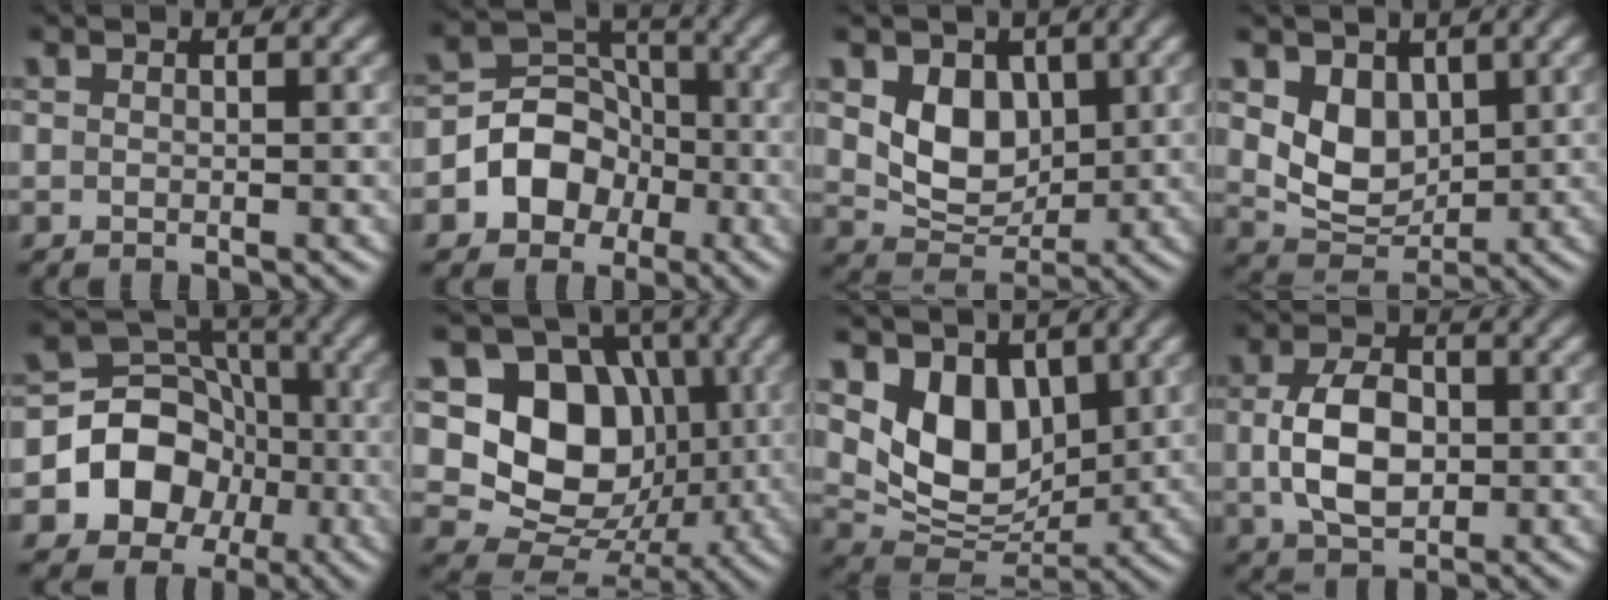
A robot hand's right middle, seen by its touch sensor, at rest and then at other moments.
{"total": 5.5, "force": [-2.0, 4.6, 2.3], "torque": [-0.008, 0.009, -0.055]}
{"total": 5.2, "force": [1.2, 3.9, 3.2], "torque": [-0.063, -0.012, 0.024]}
{"total": 4.7, "force": [1.4, 3.4, 2.8], "torque": [-0.059, -0.013, 0.029]}
{"total": 8.0, "force": [-2.2, 6.9, 3.4], "torque": [-0.035, 0.005, -0.066]}
{"total": 10.7, "force": [1.0, 8.5, 6.3], "torque": [-0.101, -0.011, 0.009]}
{"total": 6.9, "force": [2.5, 4.7, 4.4], "torque": [-0.081, -0.023, 0.045]}
{"total": 5.6, "force": [-0.1, 3.7, 4.3], "torque": [-0.088, -0.002, -0.002]}